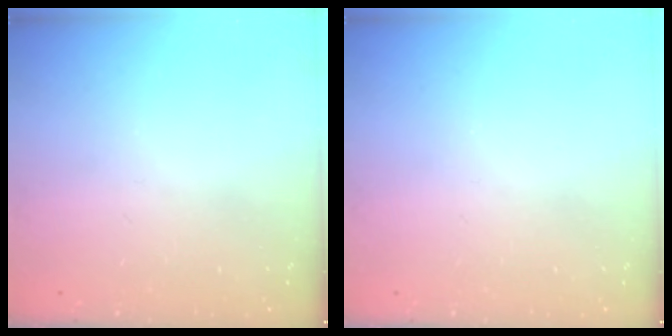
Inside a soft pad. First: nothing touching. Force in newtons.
{"total": 0.0}